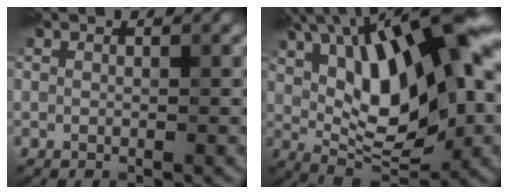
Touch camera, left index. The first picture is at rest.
{"total": 15.7, "force": [5.0, 5.8, 13.7], "torque": [-0.214, 0.019, 0.079]}